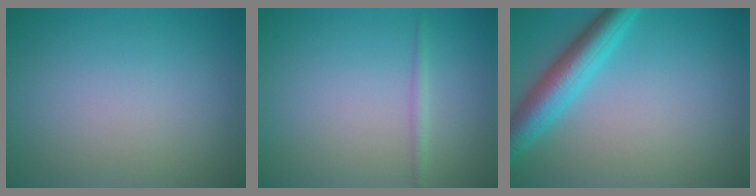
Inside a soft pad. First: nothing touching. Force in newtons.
{"total": 1.0, "press": 1.0, "slide": 0.0}
{"total": 4.9, "press": 4.9, "slide": 0.2}